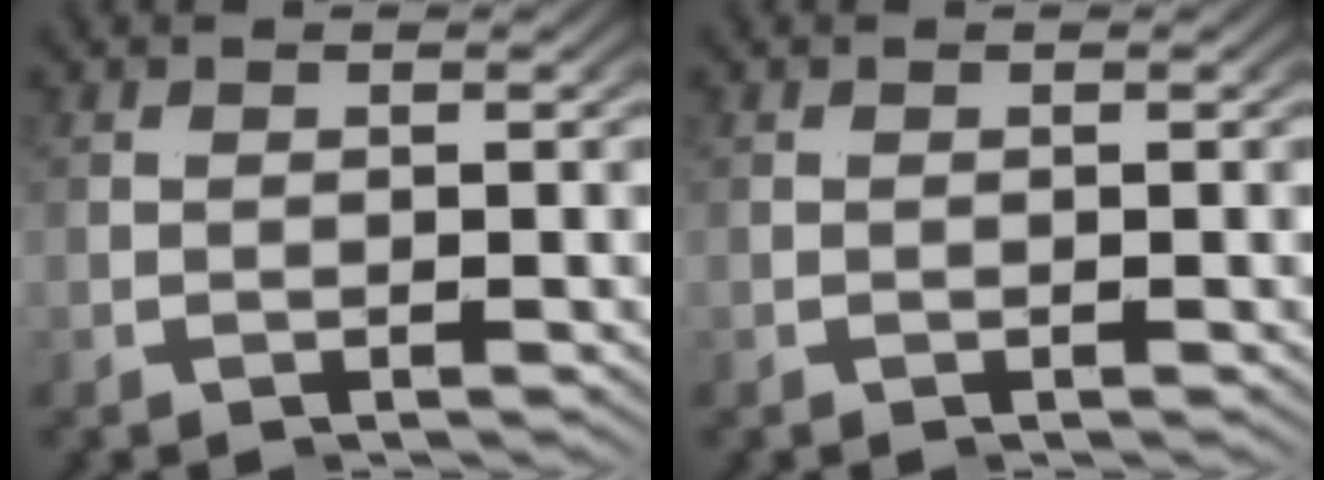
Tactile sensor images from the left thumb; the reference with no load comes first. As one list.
[{"total": 0.0}]